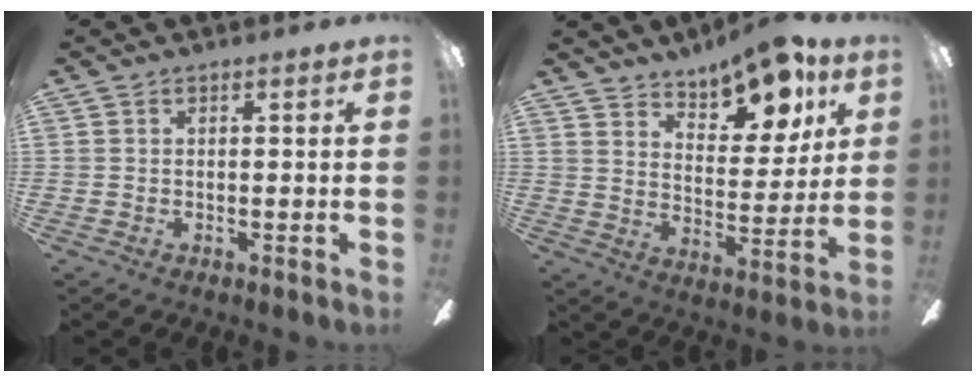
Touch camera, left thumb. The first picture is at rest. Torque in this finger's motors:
{"motor_torque": [0.28, 0.33, 0.18, 0.31, 0.07]}